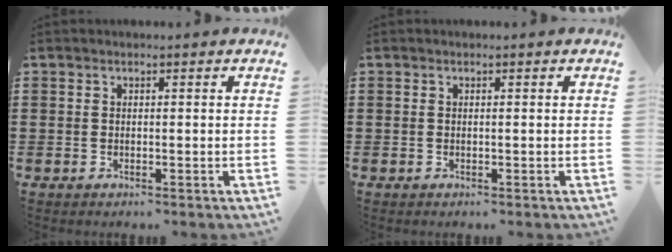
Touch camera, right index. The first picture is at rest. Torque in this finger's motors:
{"motor_torque": [0.00, 0.05, 0.01, 0.00]}